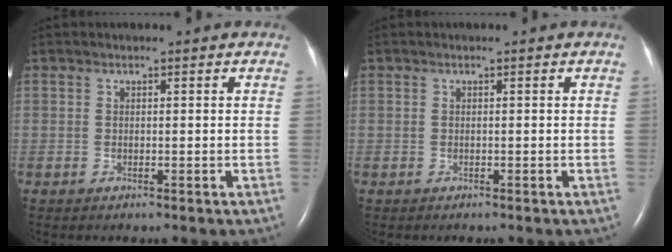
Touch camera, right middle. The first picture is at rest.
{"total": 0.0}